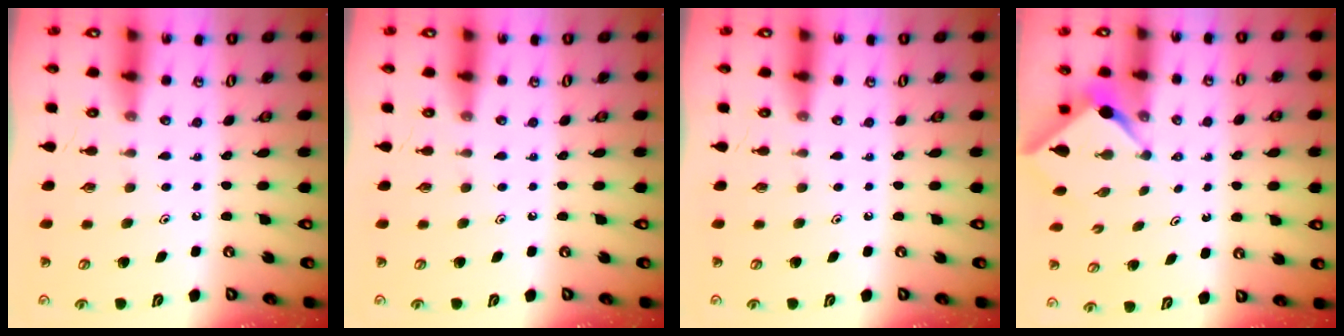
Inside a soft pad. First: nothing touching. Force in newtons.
{"total": 0.0}
{"total": 0.0}
{"total": 2.6, "press": 2.6, "slide": 0.3}